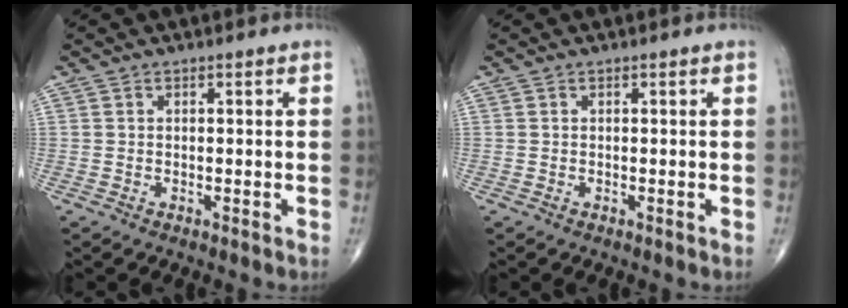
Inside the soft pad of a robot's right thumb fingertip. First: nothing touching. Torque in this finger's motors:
{"motor_torque": [-0.01, 0.00, 0.00, 0.00, 0.00]}